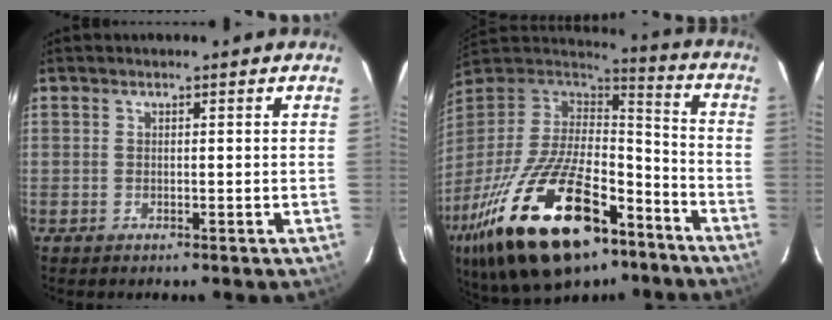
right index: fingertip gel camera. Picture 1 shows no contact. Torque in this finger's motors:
{"motor_torque": [1.87, -0.27, 1.05, 0.21]}